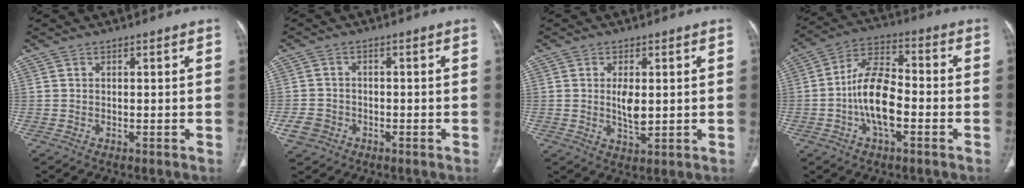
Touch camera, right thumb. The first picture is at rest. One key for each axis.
{"total": 3.9, "fx": -1.8, "fy": 3.2, "fz": 1.3, "tx": -0.020, "ty": 0.014, "tz": -0.029}
{"total": 4.9, "fx": 0.4, "fy": 2.3, "fz": 4.3, "tx": -0.077, "ty": -0.011, "tz": 0.012}
{"total": 12.4, "fx": -2.8, "fy": 6.0, "fz": 10.4, "tx": -0.187, "ty": 0.032, "tz": -0.060}